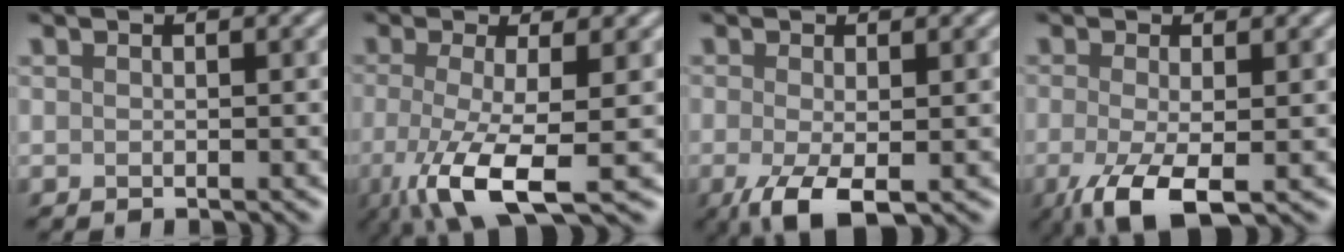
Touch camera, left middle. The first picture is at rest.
{"total": 6.8, "force": [-2.7, 1.4, 6.1], "torque": [-0.125, -0.013, -0.040]}
{"total": 3.4, "force": [-1.8, 0.6, 2.9], "torque": [-0.068, -0.003, -0.021]}
{"total": 4.9, "force": [-2.3, 1.0, 4.2], "torque": [-0.088, -0.008, -0.033]}